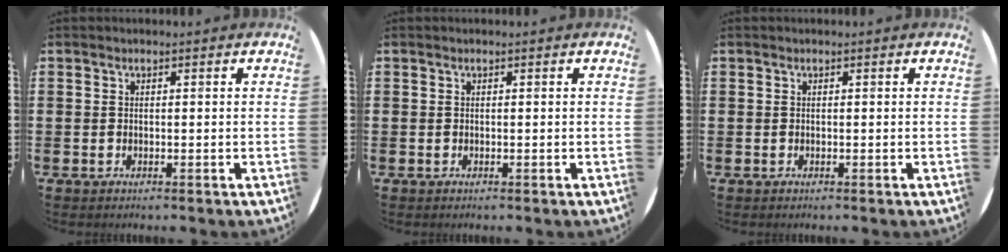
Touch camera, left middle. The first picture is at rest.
{"total": 0.0}
{"total": 0.0}